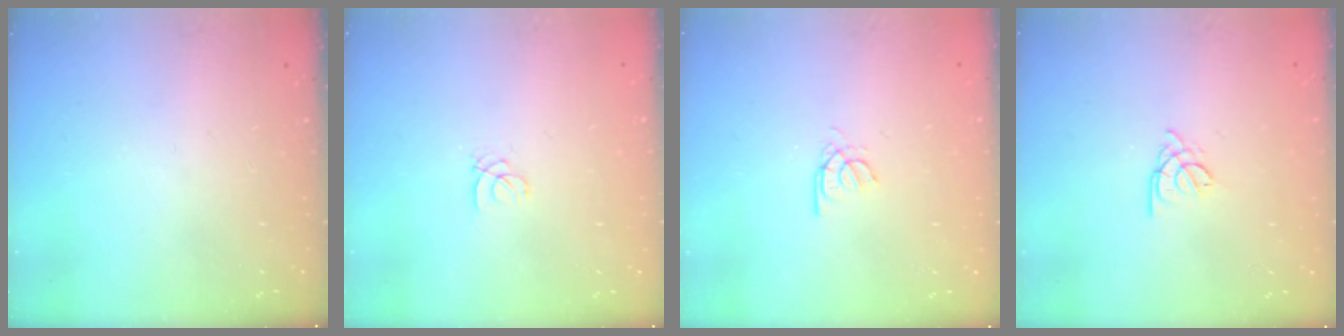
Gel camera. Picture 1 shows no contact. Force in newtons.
{"total": 1.0, "press": 1.0, "slide": 0.1}
{"total": 2.6, "press": 2.6, "slide": 0.3}
{"total": 2.2, "press": 2.2, "slide": 0.5}